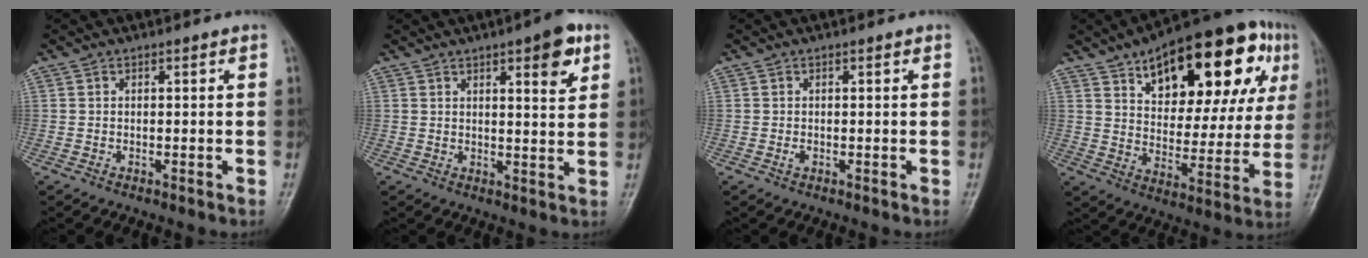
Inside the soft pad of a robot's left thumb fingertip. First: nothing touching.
{"total": 7.5, "force": [3.8, 2.1, 6.1], "torque": [-0.069, -0.017, 0.048]}
{"total": 0.9, "force": [-0.1, 0.5, 0.7], "torque": [-0.009, -0.001, 0.000]}
{"total": 27.5, "force": [12.7, 12.9, 20.7], "torque": [-0.251, 0.004, 0.185]}